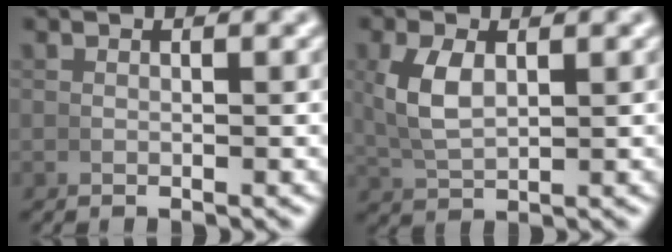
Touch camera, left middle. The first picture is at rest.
{"total": 3.6, "force": [1.0, 1.9, 2.9], "torque": [-0.069, -0.001, 0.029]}